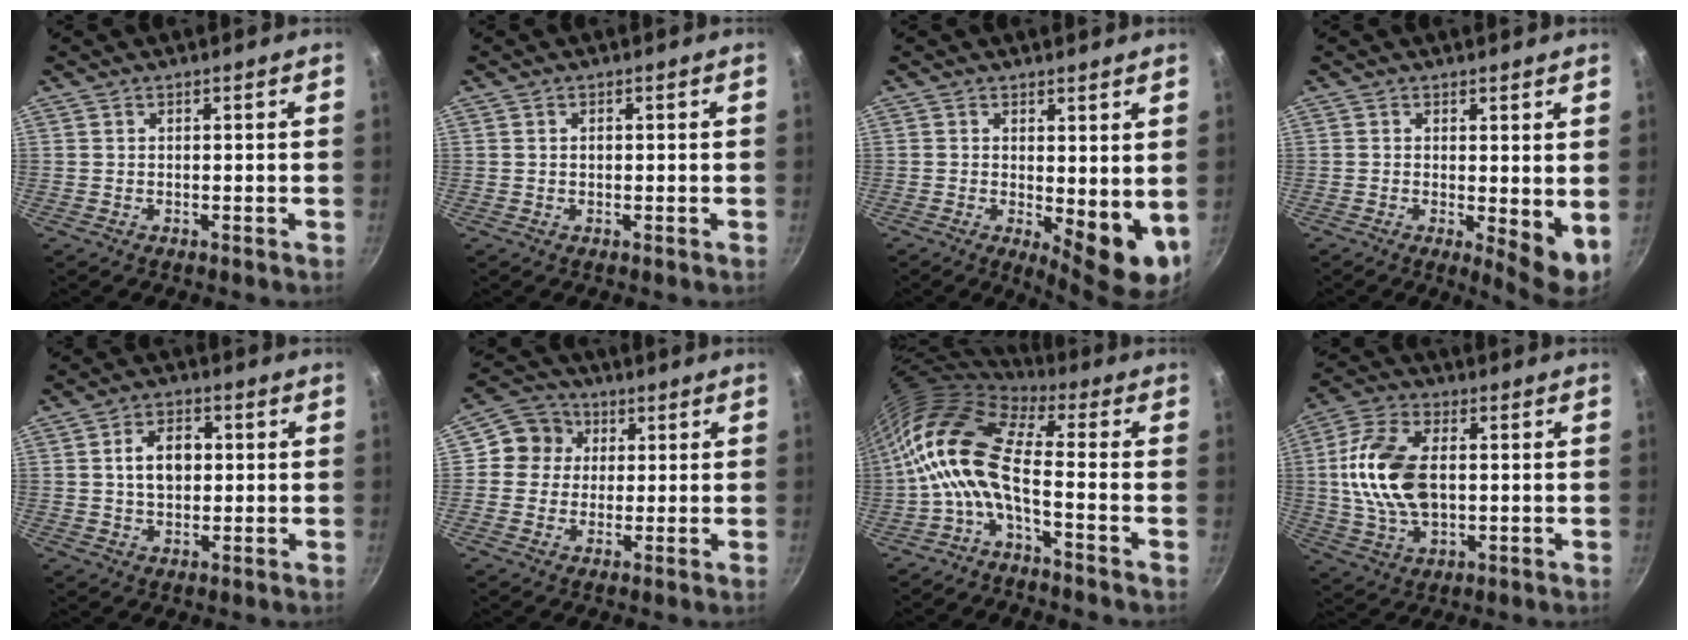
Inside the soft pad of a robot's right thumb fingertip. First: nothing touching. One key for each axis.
{"total": 0.6, "fx": 0.0, "fy": 0.5, "fz": 0.4, "tx": -0.006, "ty": 0.003, "tz": 0.002}
{"total": 8.8, "fx": 0.3, "fy": 3.7, "fz": 8.0, "tx": -0.094, "ty": -0.017, "tz": 0.013}
{"total": 5.8, "fx": 0.2, "fy": 2.0, "fz": 5.4, "tx": -0.079, "ty": -0.017, "tz": 0.005}
{"total": 7.3, "fx": 0.8, "fy": 5.1, "fz": 5.2, "tx": -0.064, "ty": 0.011, "tz": 0.011}
{"total": 7.4, "fx": 1.4, "fy": 6.9, "fz": 2.2, "tx": 0.001, "ty": 0.013, "tz": 0.005}
{"total": 13.7, "fx": -2.3, "fy": 5.3, "fz": 12.4, "tx": -0.247, "ty": 0.032, "tz": -0.060}
{"total": 15.4, "fx": 0.9, "fy": 9.3, "fz": 12.3, "tx": -0.230, "ty": 0.010, "tz": 0.012}